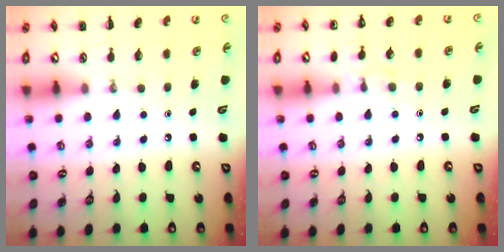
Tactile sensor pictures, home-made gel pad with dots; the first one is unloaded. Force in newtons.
{"total": 6.6, "press": 6.3, "slide": 1.9}